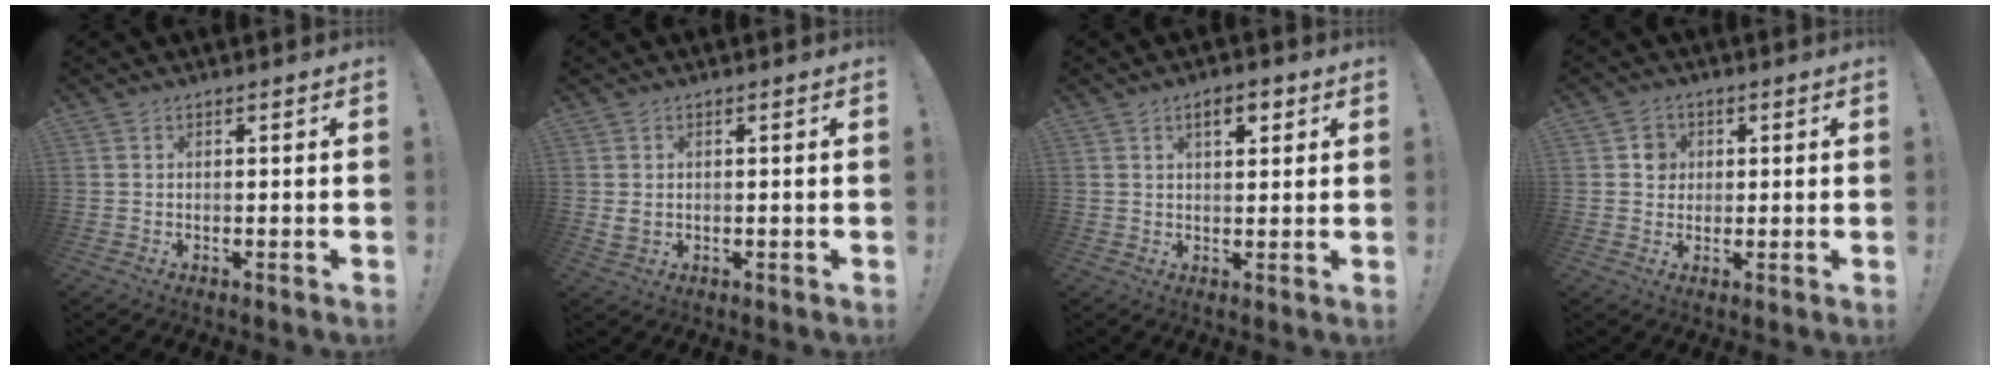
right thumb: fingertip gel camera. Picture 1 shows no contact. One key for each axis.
{"total": 2.2, "fx": 0.7, "fy": 1.8, "fz": 1.2, "tx": -0.022, "ty": 0.005, "tz": 0.014}
{"total": 4.8, "fx": 2.4, "fy": 2.1, "fz": 3.6, "tx": -0.040, "ty": -0.007, "tz": 0.034}
{"total": 4.6, "fx": 1.0, "fy": 4.2, "fz": 1.4, "tx": -0.008, "ty": 0.001, "tz": 0.015}